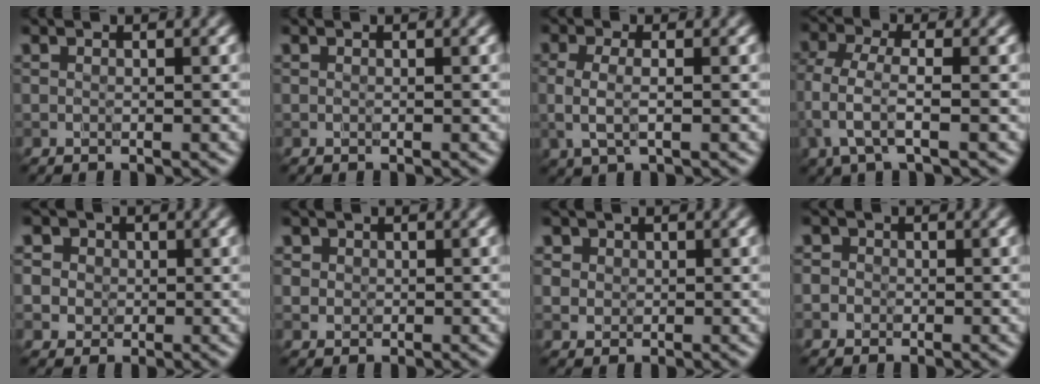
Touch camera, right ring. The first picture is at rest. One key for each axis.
{"total": 0.0}
{"total": 1.9, "fx": -0.2, "fy": 0.6, "fz": 1.7, "tx": -0.037, "ty": -0.010, "tz": -0.004}
{"total": 2.9, "fx": -1.1, "fy": 0.9, "fz": 2.5, "tx": -0.060, "ty": -0.001, "tz": -0.027}
{"total": 5.3, "fx": 2.1, "fy": 4.5, "fz": 1.9, "tx": -0.012, "ty": 0.024, "tz": 0.007}
{"total": 1.4, "fx": 0.4, "fy": 1.3, "fz": 0.3, "tx": 0.004, "ty": 0.005, "tz": 0.005}
{"total": 2.2, "fx": 1.0, "fy": 1.9, "fz": 0.6, "tx": -0.009, "ty": 0.005, "tz": 0.018}
{"total": 1.9, "fx": 0.1, "fy": 1.8, "fz": 0.3, "tx": 0.027, "ty": 0.009, "tz": -0.026}